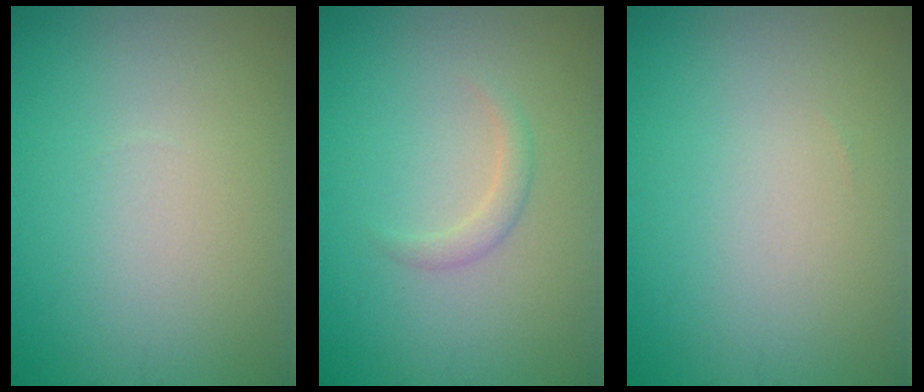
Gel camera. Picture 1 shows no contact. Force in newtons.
{"total": 1.3, "press": 1.3, "slide": 0.1}
{"total": 0.0}